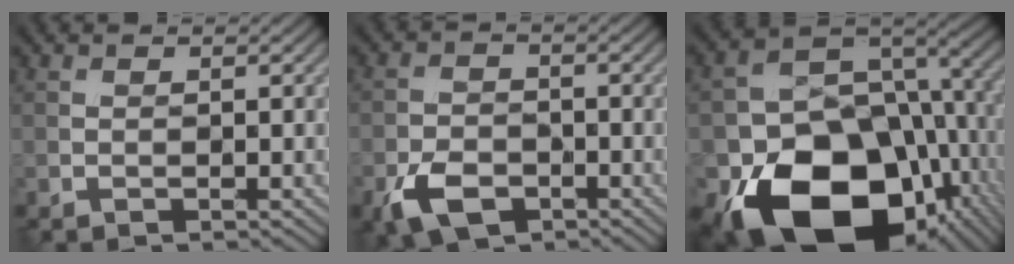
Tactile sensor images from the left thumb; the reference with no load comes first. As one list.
[{"total": 6.0, "force": [-3.2, 3.7, 3.4], "torque": [-0.072, -0.007, -0.068]}, {"total": 20.3, "force": [-8.1, 14.2, 12.1], "torque": [-0.217, -0.049, -0.113]}]